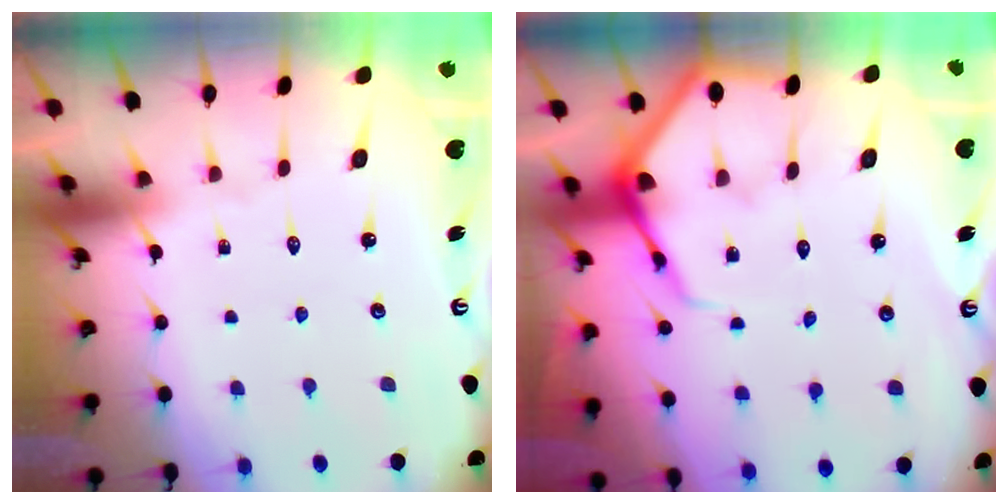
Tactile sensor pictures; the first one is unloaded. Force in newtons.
{"total": 6.7, "press": 6.7, "slide": 0.7}